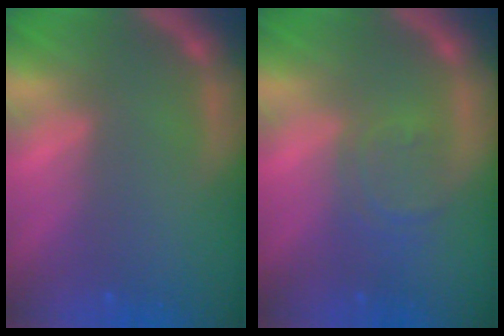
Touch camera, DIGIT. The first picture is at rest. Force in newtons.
{"total": 3.0}